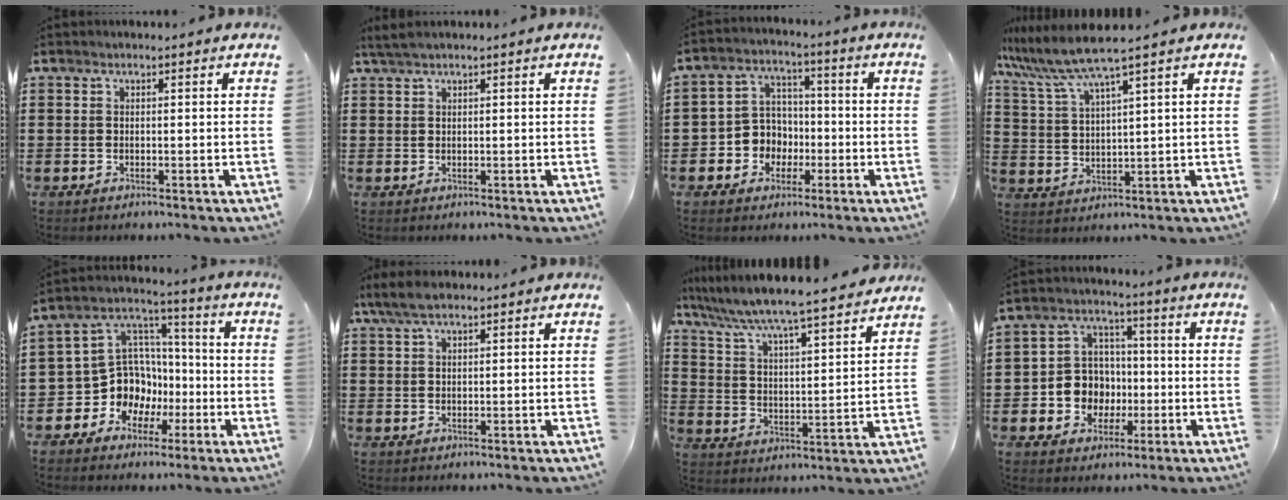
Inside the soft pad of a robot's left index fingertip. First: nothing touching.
{"total": 1.4, "force": [1.0, 0.0, 1.0], "torque": [-0.021, -0.002, 0.020]}
{"total": 6.1, "force": [-1.6, 5.7, 1.4], "torque": [-0.056, 0.012, -0.034]}
{"total": 6.1, "force": [4.7, -0.5, 3.9], "torque": [-0.101, -0.026, 0.076]}
{"total": 10.5, "force": [-2.7, 9.7, 3.1], "torque": [-0.111, -0.002, -0.042]}
{"total": 3.9, "force": [2.5, 1.2, 2.8], "torque": [-0.065, 0.003, 0.045]}
{"total": 5.4, "force": [5.0, -0.6, 2.1], "torque": [-0.065, -0.045, 0.075]}
{"total": 7.5, "force": [-1.1, 7.1, 2.1], "torque": [-0.069, 0.015, -0.014]}